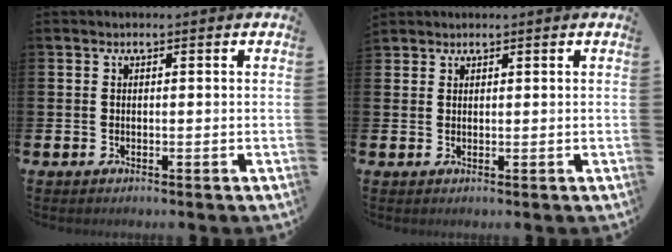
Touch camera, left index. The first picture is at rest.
{"total": 1.2, "force": [1.1, 0.4, -0.2], "torque": [0.007, 0.000, 0.021]}